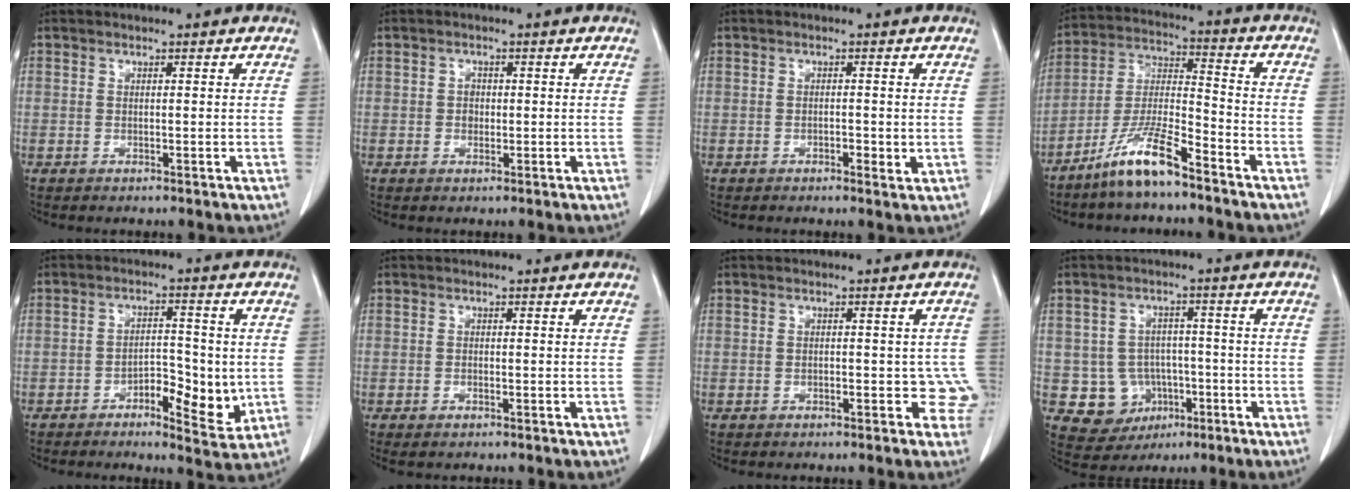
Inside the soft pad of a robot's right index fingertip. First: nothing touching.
{"total": 1.5, "force": [-0.1, 1.2, 0.8], "torque": [-0.011, 0.004, -0.003]}
{"total": 1.8, "force": [-0.5, 0.7, 1.6], "torque": [-0.024, 0.000, -0.003]}
{"total": 10.7, "force": [-7.8, 1.1, 7.3], "torque": [-0.153, -0.014, -0.154]}
{"total": 7.2, "force": [-2.0, 3.0, 6.2], "torque": [-0.088, 0.002, -0.026]}
{"total": 1.0, "force": [-0.7, 0.3, 0.6], "torque": [-0.017, -0.002, -0.007]}
{"total": 3.9, "force": [-1.1, 2.3, 3.0], "torque": [-0.011, 0.012, -0.011]}
{"total": 7.5, "force": [-1.9, 7.1, 1.5], "torque": [-0.029, 0.016, -0.018]}